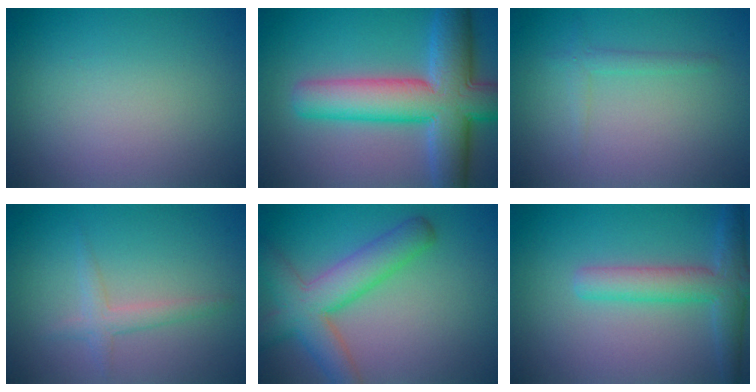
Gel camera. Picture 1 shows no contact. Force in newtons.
{"total": 10.5, "press": 10.5, "slide": 0.6}
{"total": 1.3, "press": 1.3, "slide": 0.1}
{"total": 1.2, "press": 1.2, "slide": 0.1}
{"total": 6.5, "press": 6.4, "slide": 0.3}
{"total": 4.4, "press": 4.4, "slide": 0.2}